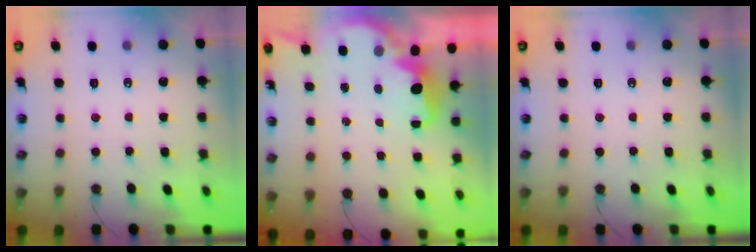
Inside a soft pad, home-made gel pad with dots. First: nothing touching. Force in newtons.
{"total": 2.7, "press": 2.5, "slide": 0.9}
{"total": 0.0}